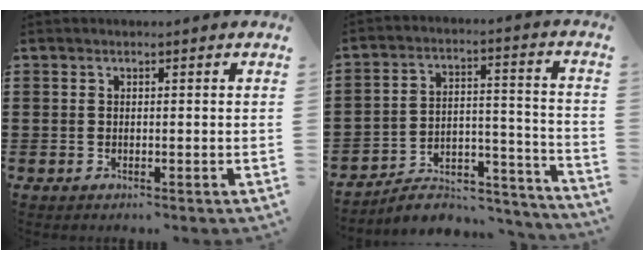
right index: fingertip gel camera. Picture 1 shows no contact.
{"total": 7.2, "force": [-6.5, 2.1, 2.4], "torque": [-0.037, 0.017, -0.122]}